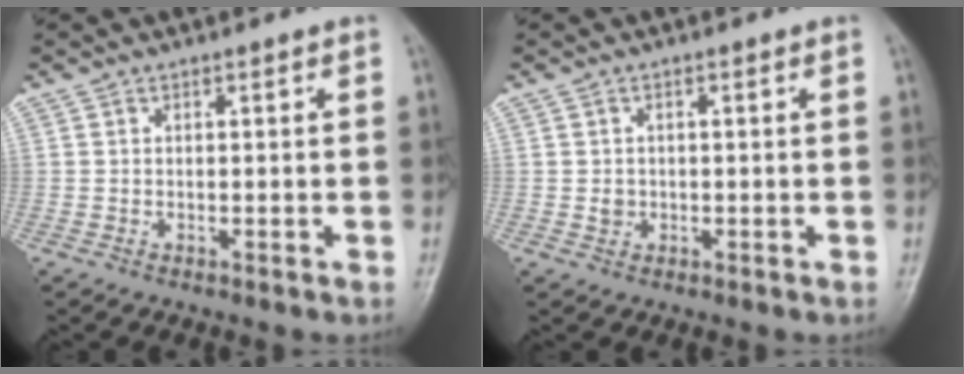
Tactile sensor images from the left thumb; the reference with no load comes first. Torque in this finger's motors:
{"motor_torque": [-0.16, -0.06, 0.02, -0.01, -0.02]}